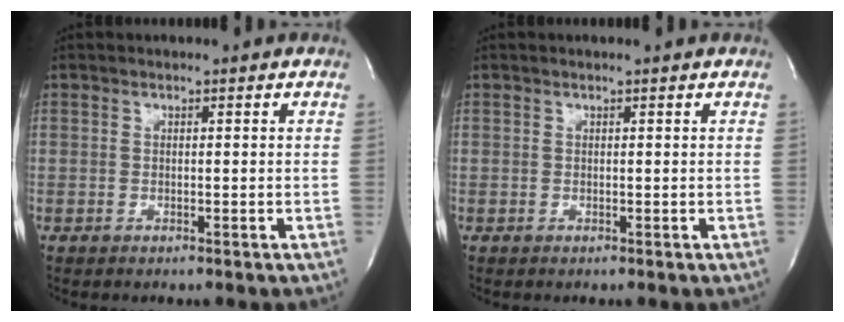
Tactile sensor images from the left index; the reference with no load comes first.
{"total": 0.0}